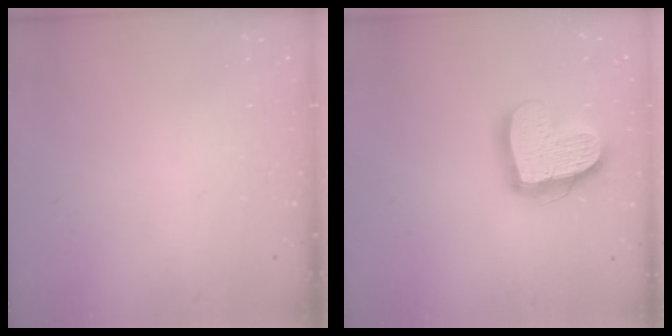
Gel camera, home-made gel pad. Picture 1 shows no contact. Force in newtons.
{"total": 17.6, "press": 17.5, "slide": 1.9}